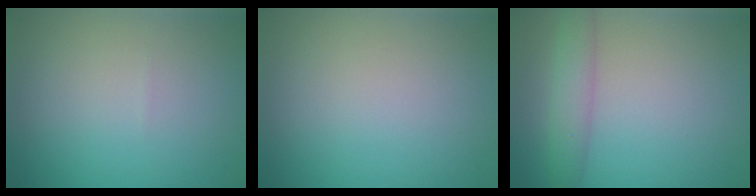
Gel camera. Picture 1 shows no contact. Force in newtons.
{"total": 0.0}
{"total": 3.0, "press": 3.0, "slide": 0.1}